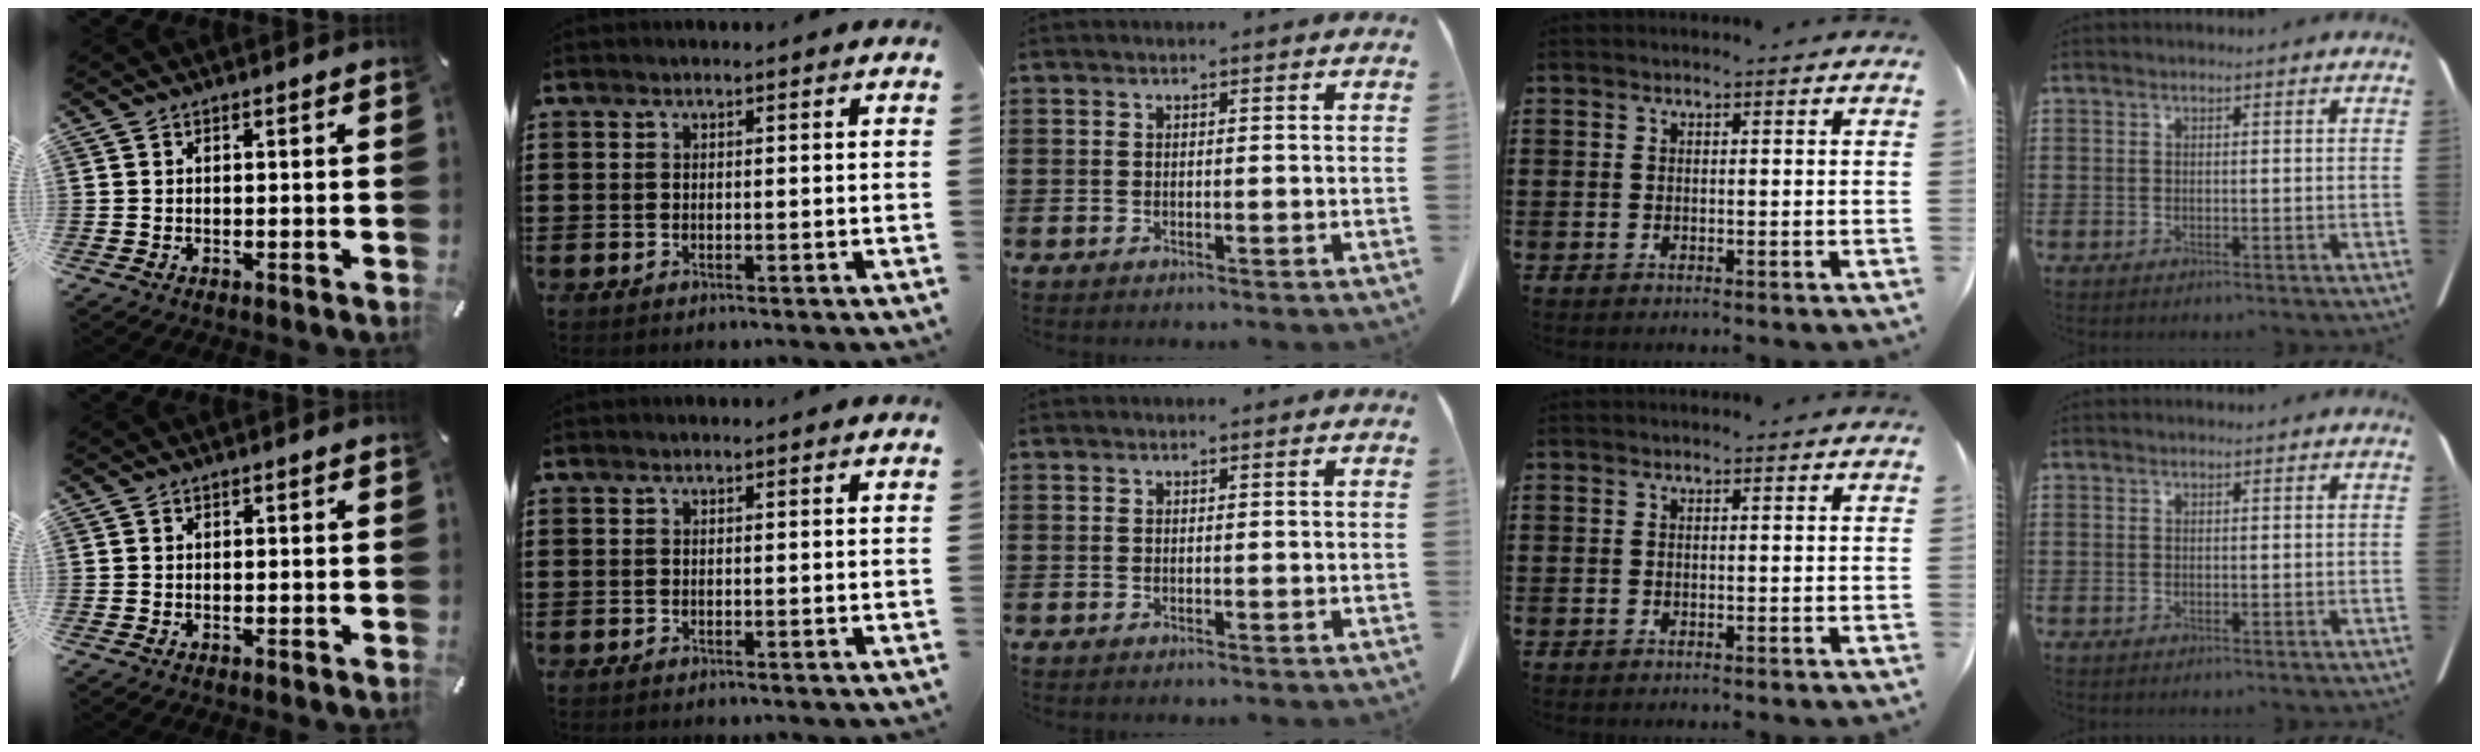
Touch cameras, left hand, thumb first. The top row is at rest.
{}